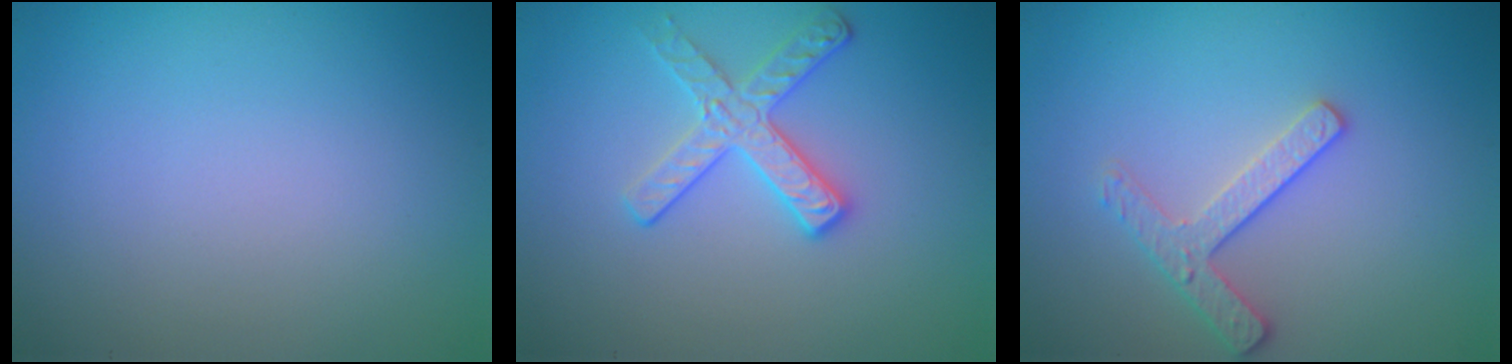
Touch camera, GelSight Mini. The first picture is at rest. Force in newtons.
{"total": 2.8, "press": 2.7, "slide": 0.5}
{"total": 2.5, "press": 2.4, "slide": 0.7}